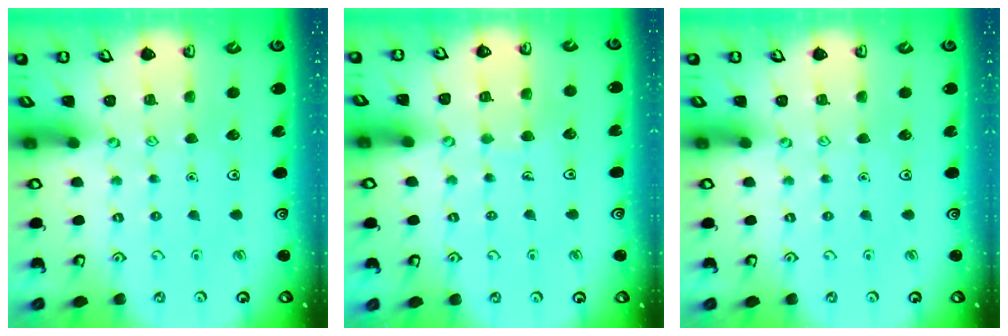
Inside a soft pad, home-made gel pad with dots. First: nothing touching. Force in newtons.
{"total": 3.3, "press": 3.3, "slide": 0.2}
{"total": 0.0}